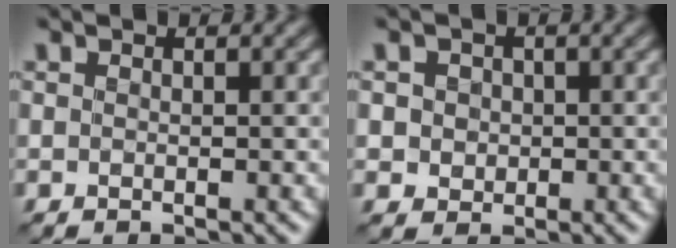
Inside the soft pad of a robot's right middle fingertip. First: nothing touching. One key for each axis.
{"total": 2.5, "fx": 0.5, "fy": 2.2, "fz": 1.0, "tx": -0.010, "ty": 0.010, "tz": 0.009}